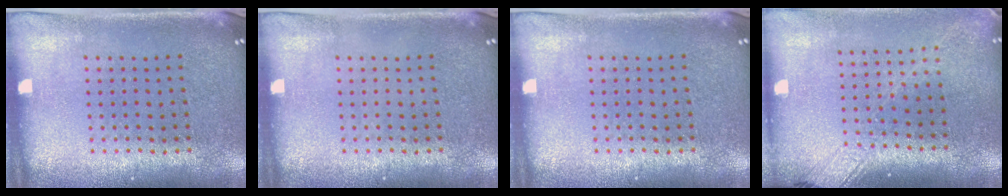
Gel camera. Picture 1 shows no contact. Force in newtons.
{"total": 0.0}
{"total": 0.0}
{"total": 2.0, "press": 1.5, "slide": 1.3}